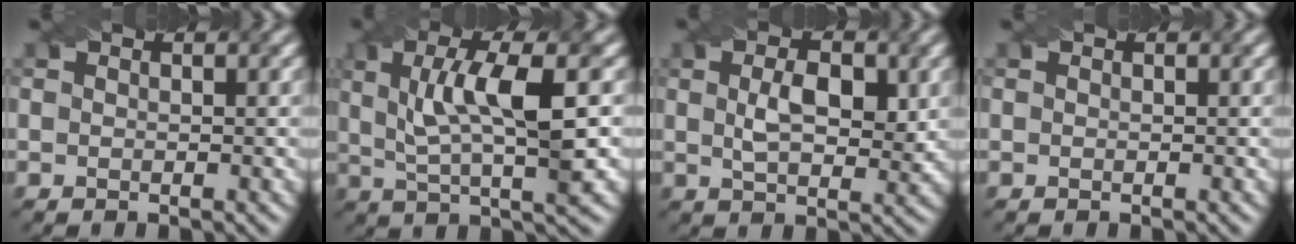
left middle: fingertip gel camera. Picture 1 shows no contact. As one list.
[{"total": 7.9, "force": [1.3, 2.2, 7.5], "torque": [-0.131, 0.006, 0.025]}, {"total": 4.5, "force": [0.8, 2.4, 3.7], "torque": [-0.072, 0.000, 0.016]}, {"total": 0.0}]